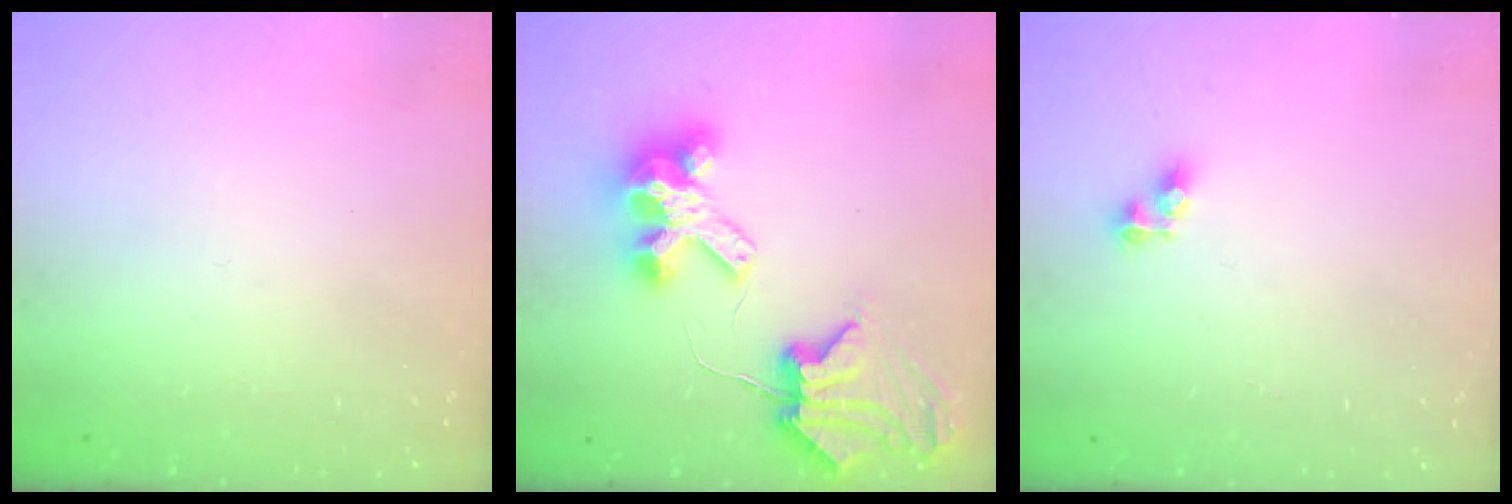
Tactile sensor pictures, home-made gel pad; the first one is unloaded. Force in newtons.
{"total": 8.3, "press": 8.2, "slide": 1.1}
{"total": 5.0, "press": 4.9, "slide": 0.6}